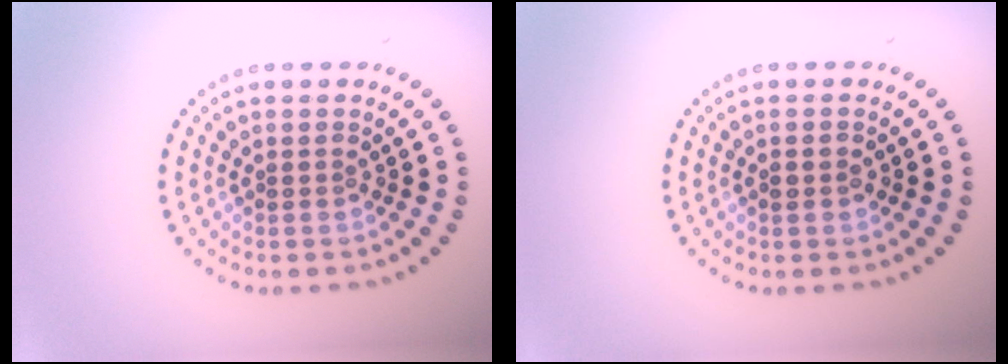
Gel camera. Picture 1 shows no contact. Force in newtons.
{"total": 0.9, "press": 0.9, "slide": 0.1}